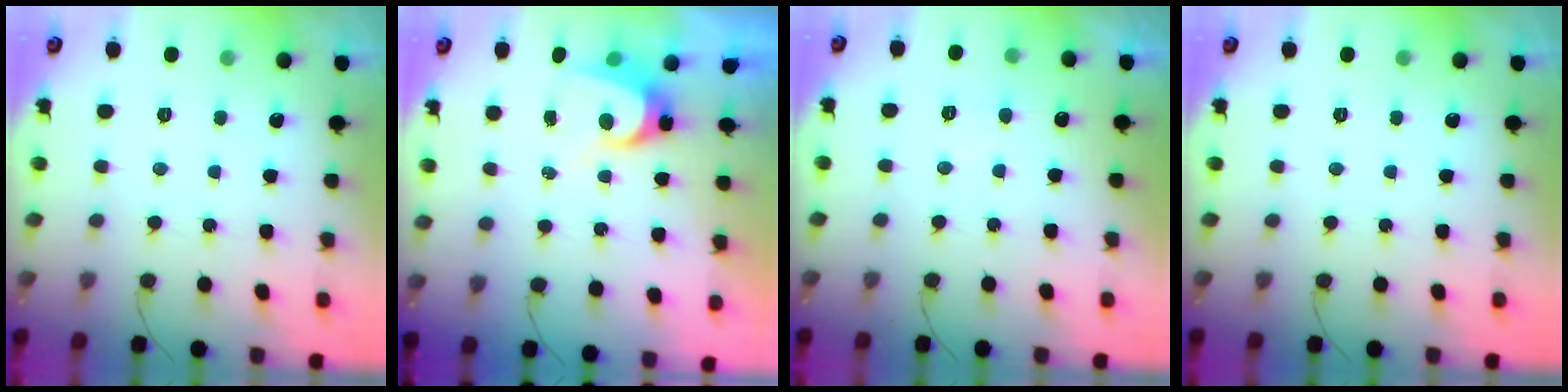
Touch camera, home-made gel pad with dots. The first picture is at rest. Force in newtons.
{"total": 7.7, "press": 7.7, "slide": 0.2}
{"total": 4.6, "press": 4.6, "slide": 0.3}
{"total": 0.0}